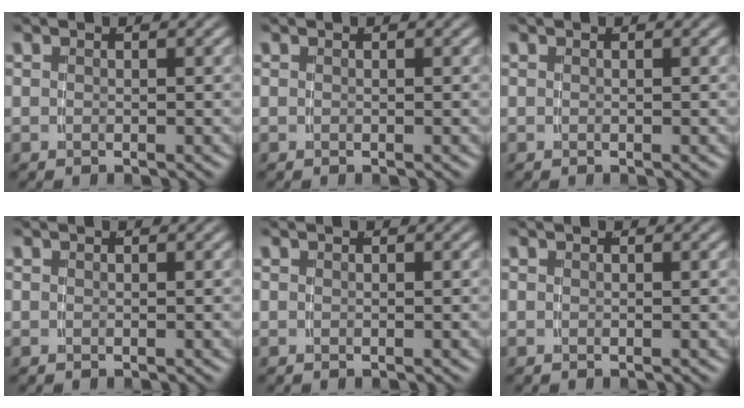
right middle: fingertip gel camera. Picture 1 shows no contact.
{"total": 0.0}
{"total": 0.0}
{"total": 0.0}
{"total": 0.0}
{"total": 0.0}